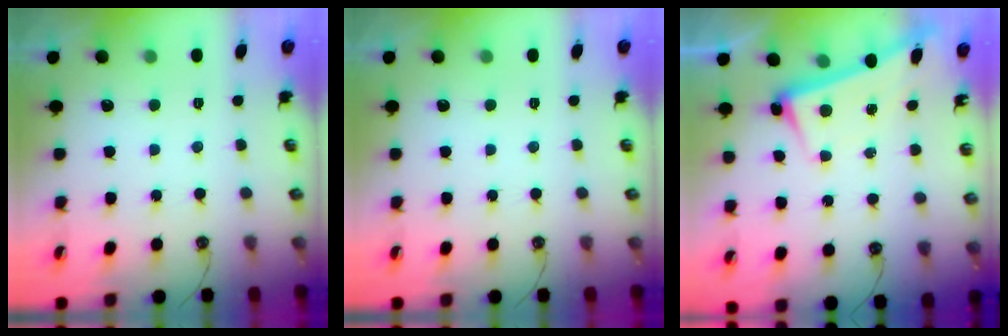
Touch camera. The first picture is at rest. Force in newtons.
{"total": 0.0}
{"total": 2.6, "press": 2.5, "slide": 0.7}